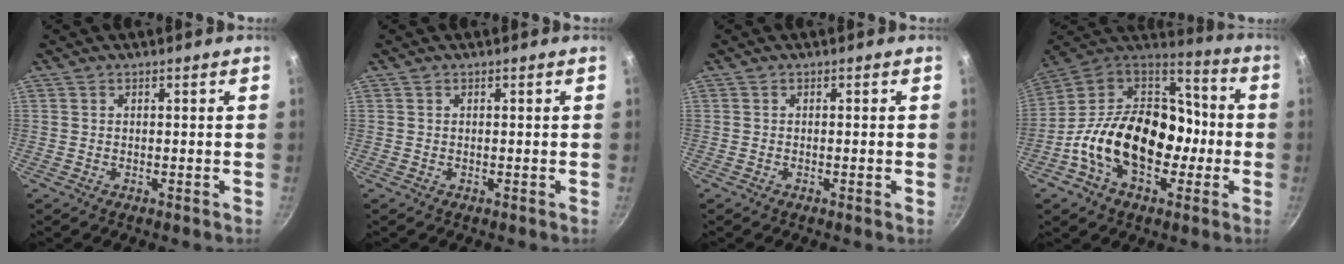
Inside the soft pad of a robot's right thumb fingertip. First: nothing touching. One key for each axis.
{"total": 0.0}
{"total": 0.8, "fx": -0.3, "fy": 0.0, "fz": 0.7, "tx": -0.016, "ty": 0.001, "tz": -0.007}
{"total": 23.8, "fx": -4.9, "fy": 16.2, "fz": 16.8, "tx": -0.245, "ty": 0.061, "tz": -0.092}